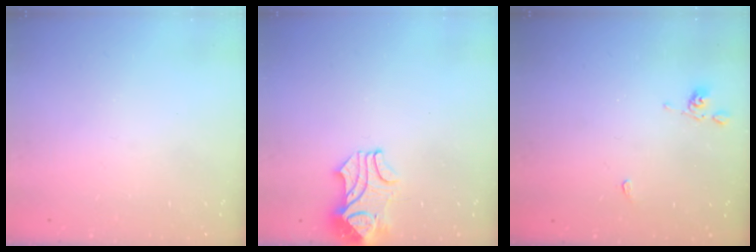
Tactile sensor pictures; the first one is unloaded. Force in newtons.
{"total": 2.3, "press": 2.1, "slide": 1.0}
{"total": 2.2, "press": 2.1, "slide": 0.6}